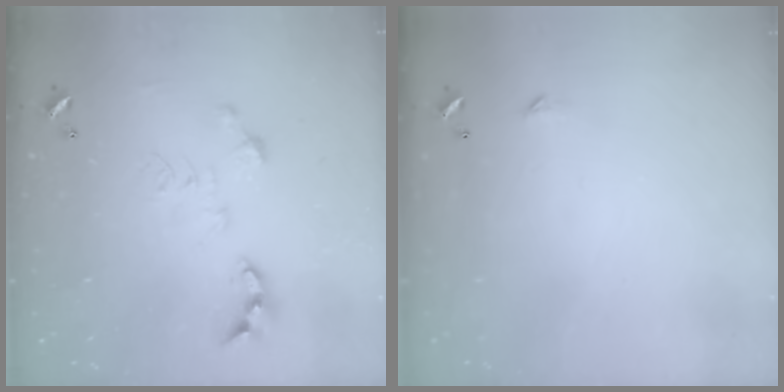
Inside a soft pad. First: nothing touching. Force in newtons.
{"total": 2.3, "press": 2.3, "slide": 0.4}